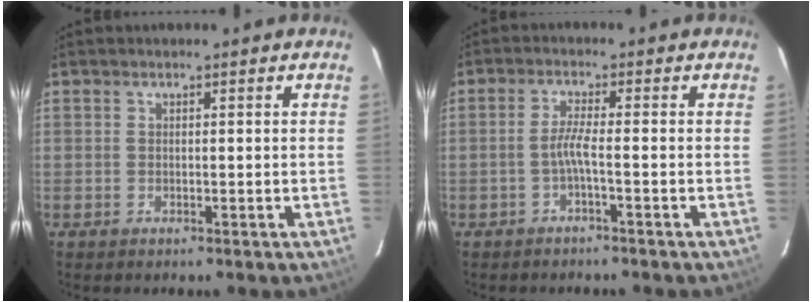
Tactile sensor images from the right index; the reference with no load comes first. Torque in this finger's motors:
{"motor_torque": [0.45, -0.29, 0.32, 0.08]}